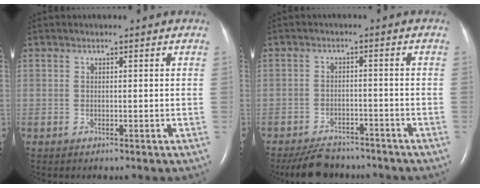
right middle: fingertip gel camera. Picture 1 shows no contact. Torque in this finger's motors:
{"motor_torque": [0.41, -0.42, 0.01, 0.06]}